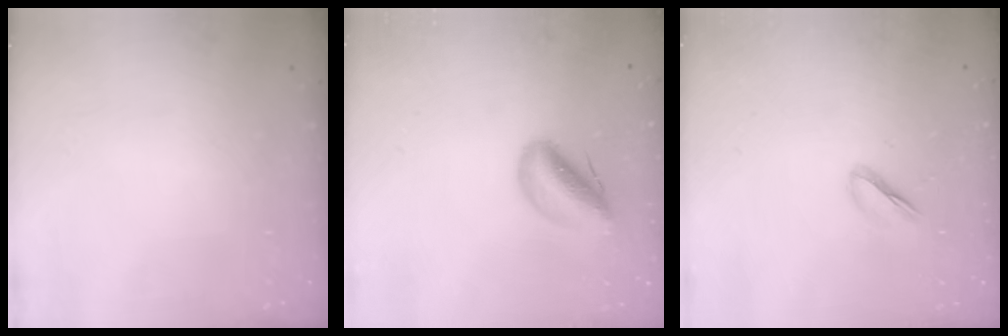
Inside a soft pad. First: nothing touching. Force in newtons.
{"total": 9.4, "press": 9.1, "slide": 2.6}
{"total": 4.2, "press": 4.0, "slide": 1.2}